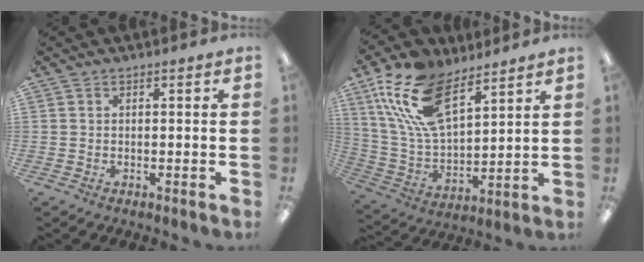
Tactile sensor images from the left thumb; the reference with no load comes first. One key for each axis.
{"total": 19.6, "fx": 11.1, "fy": 9.7, "fz": 12.9, "tx": -0.281, "ty": -0.034, "tz": 0.203}